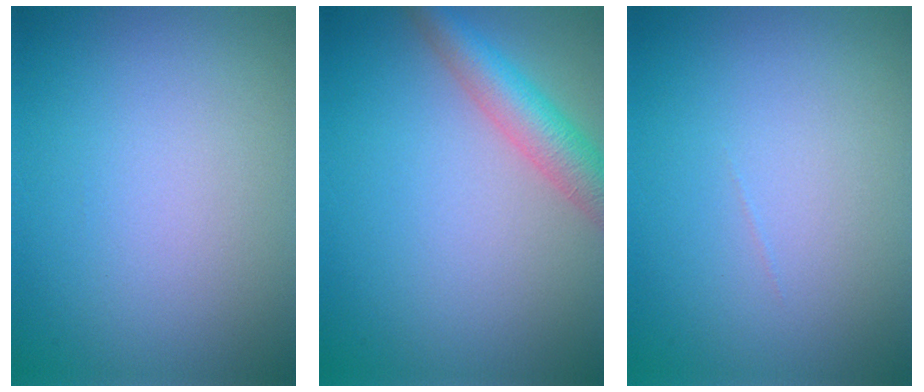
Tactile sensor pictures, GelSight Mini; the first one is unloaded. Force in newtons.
{"total": 4.4, "press": 4.4, "slide": 0.3}
{"total": 0.0}